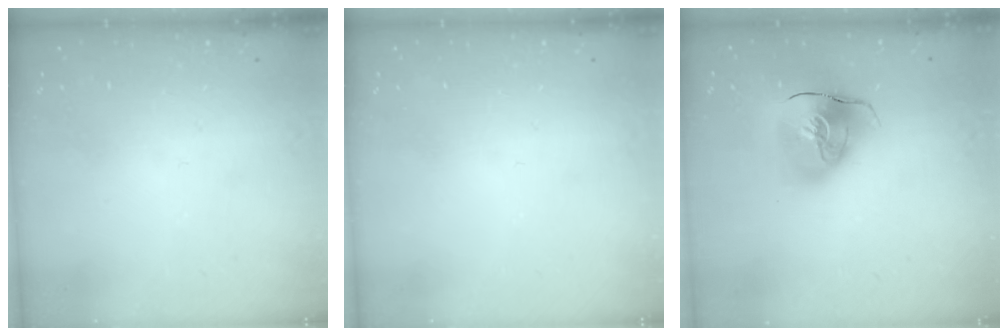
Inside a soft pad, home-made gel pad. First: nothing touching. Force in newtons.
{"total": 0.0}
{"total": 16.2, "press": 16.0, "slide": 2.3}